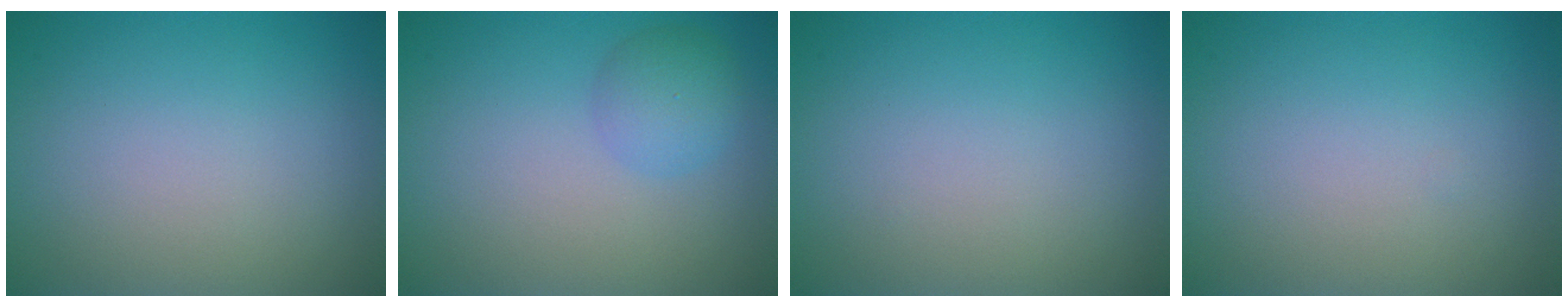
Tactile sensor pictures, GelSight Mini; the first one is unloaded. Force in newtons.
{"total": 2.5, "press": 2.5, "slide": 0.1}
{"total": 0.0}
{"total": 0.0}